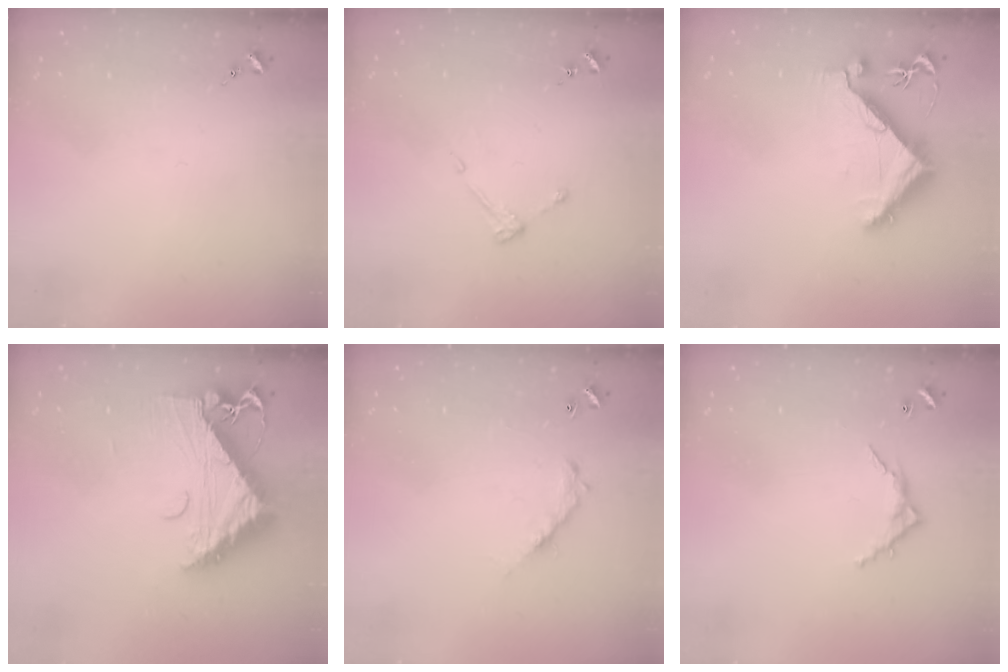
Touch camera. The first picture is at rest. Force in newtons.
{"total": 4.7, "press": 4.7, "slide": 0.6}
{"total": 7.1, "press": 7.1, "slide": 1.1}
{"total": 12.7, "press": 12.7, "slide": 1.3}
{"total": 7.7, "press": 7.7, "slide": 0.6}
{"total": 5.7, "press": 5.7, "slide": 0.5}